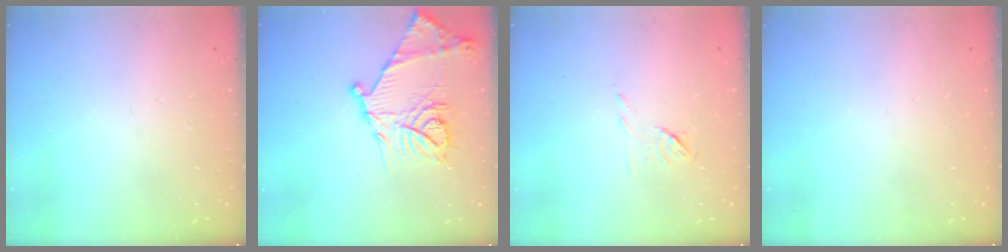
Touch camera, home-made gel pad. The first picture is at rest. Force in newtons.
{"total": 18.7, "press": 18.6, "slide": 1.4}
{"total": 4.8, "press": 4.7, "slide": 1.0}
{"total": 0.0}